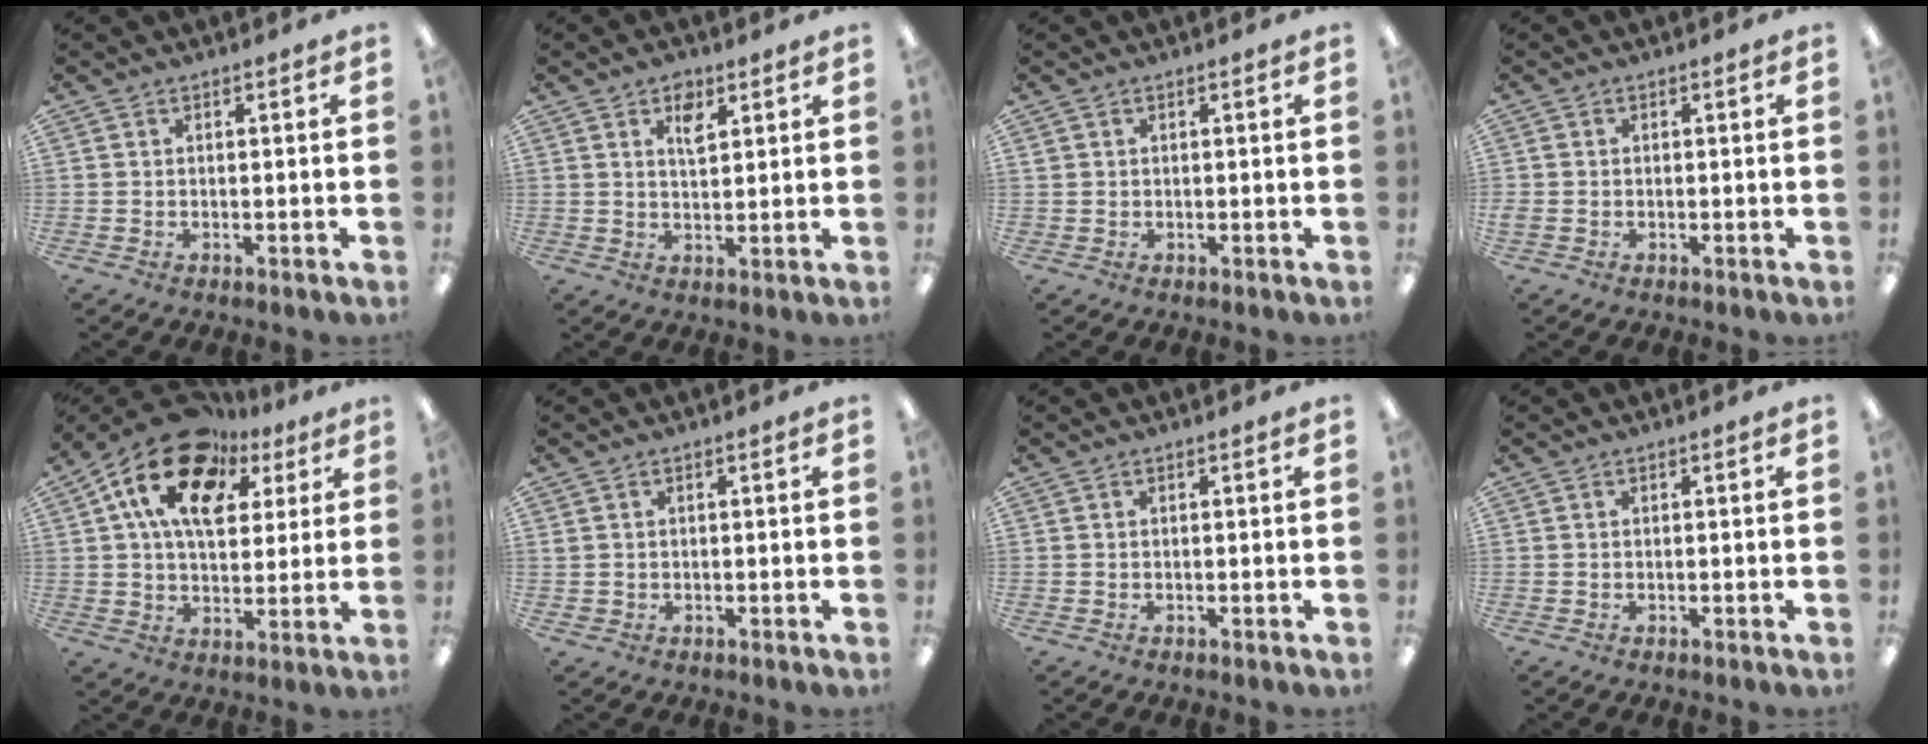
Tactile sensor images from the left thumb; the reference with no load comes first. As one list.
[{"total": 4.9, "force": [2.9, 2.5, 3.1], "torque": [-0.036, -0.008, 0.045]}, {"total": 1.2, "force": [0.6, 1.1, 0.2], "torque": [-0.005, 0.004, 0.010]}, {"total": 1.1, "force": [-0.1, 1.0, 0.5], "torque": [-0.010, 0.005, -0.003]}, {"total": 18.4, "force": [10.4, 11.0, 10.6], "torque": [-0.191, -0.041, 0.186]}, {"total": 1.1, "force": [0.5, 0.9, 0.2], "torque": [-0.006, 0.004, 0.009]}, {"total": 0.0}, {"total": 0.0}]